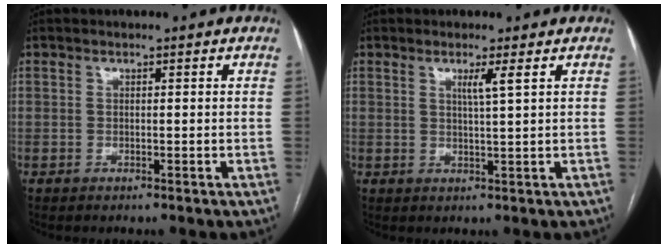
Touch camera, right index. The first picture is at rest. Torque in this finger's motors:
{"motor_torque": [0.03, 0.04, 0.00, 0.04]}